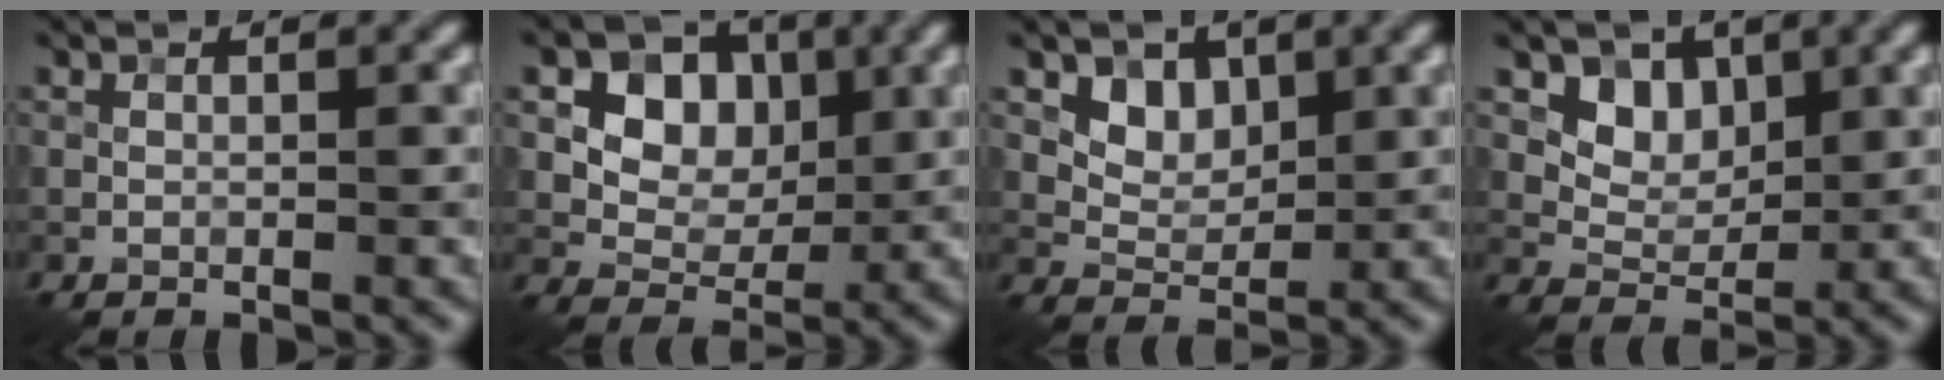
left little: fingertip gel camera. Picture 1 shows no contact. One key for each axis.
{"total": 6.4, "fx": 1.6, "fy": 5.0, "fz": 3.6, "tx": -0.061, "ty": 0.002, "tz": 0.017}
{"total": 3.0, "fx": 1.5, "fy": 2.2, "fz": 1.4, "tx": -0.025, "ty": -0.013, "tz": 0.031}
{"total": 3.6, "fx": 1.8, "fy": 2.7, "fz": 1.6, "tx": -0.033, "ty": -0.018, "tz": 0.040}